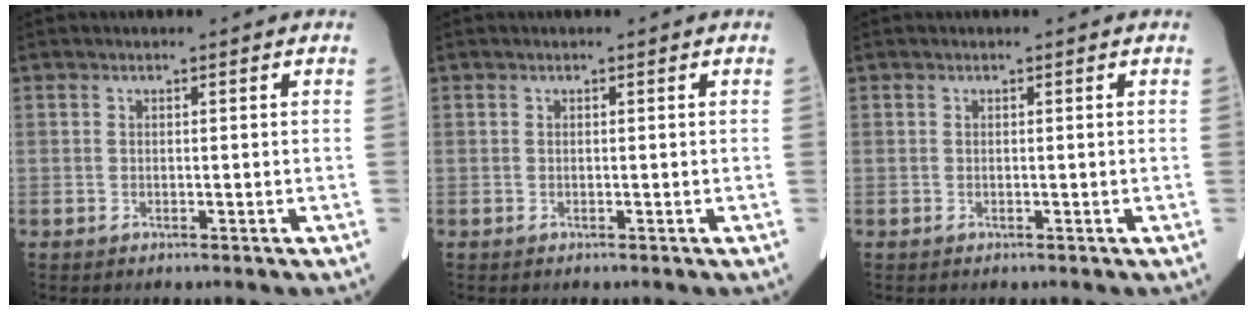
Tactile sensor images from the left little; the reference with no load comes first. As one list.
[{"total": 0.0}, {"total": 0.0}]